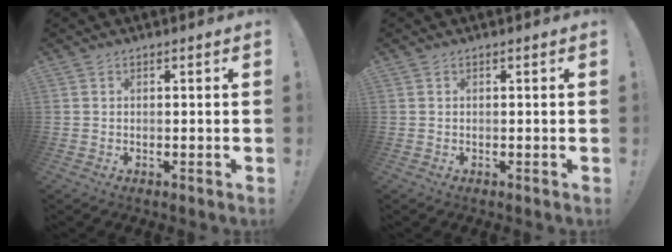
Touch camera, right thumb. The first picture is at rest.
{"total": 0.0}